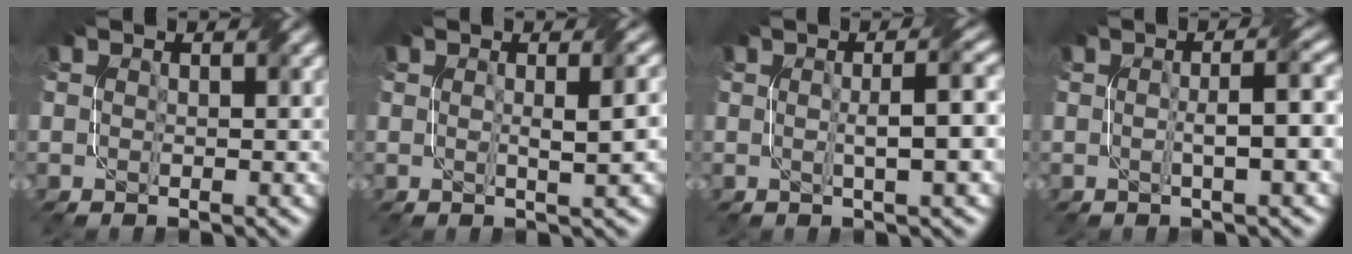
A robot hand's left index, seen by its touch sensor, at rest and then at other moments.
{"total": 2.9, "force": [0.2, 0.8, 2.8], "torque": [-0.033, 0.005, 0.004]}
{"total": 4.2, "force": [0.0, 0.8, 4.1], "torque": [-0.061, 0.011, 0.002]}
{"total": 3.6, "force": [-0.2, 0.7, 3.6], "torque": [-0.055, 0.009, -0.002]}